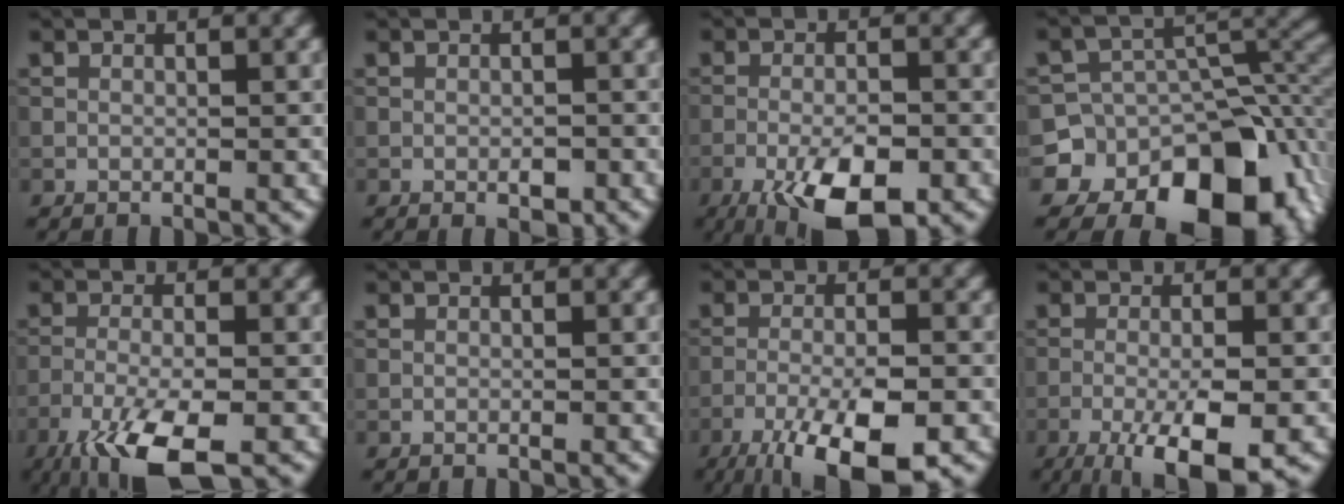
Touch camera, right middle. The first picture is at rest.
{"total": 1.3, "force": [-0.5, 0.6, 1.0], "torque": [-0.014, -0.002, -0.006]}
{"total": 8.6, "force": [-4.7, 2.9, 6.6], "torque": [-0.118, -0.012, -0.078]}
{"total": 15.4, "force": [-8.5, 10.9, 6.7], "torque": [-0.124, -0.014, -0.124]}
{"total": 8.0, "force": [-4.9, 2.1, 5.9], "torque": [-0.125, -0.018, -0.097]}
{"total": 0.0}
{"total": 10.1, "force": [-6.2, 2.9, 7.5], "torque": [-0.127, -0.025, -0.099]}
{"total": 7.7, "force": [-3.7, 2.0, 6.5], "torque": [-0.105, -0.005, -0.060]}